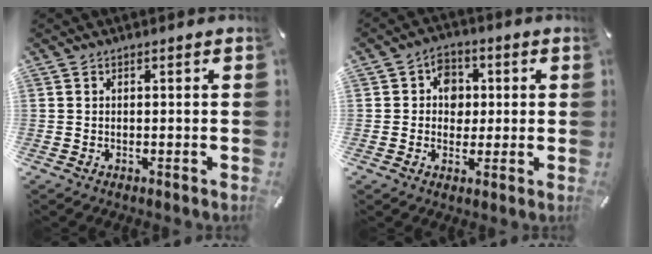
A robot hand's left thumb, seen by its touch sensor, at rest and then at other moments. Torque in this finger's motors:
{"motor_torque": [0.59, 0.69, 0.30, -0.32, 0.10]}